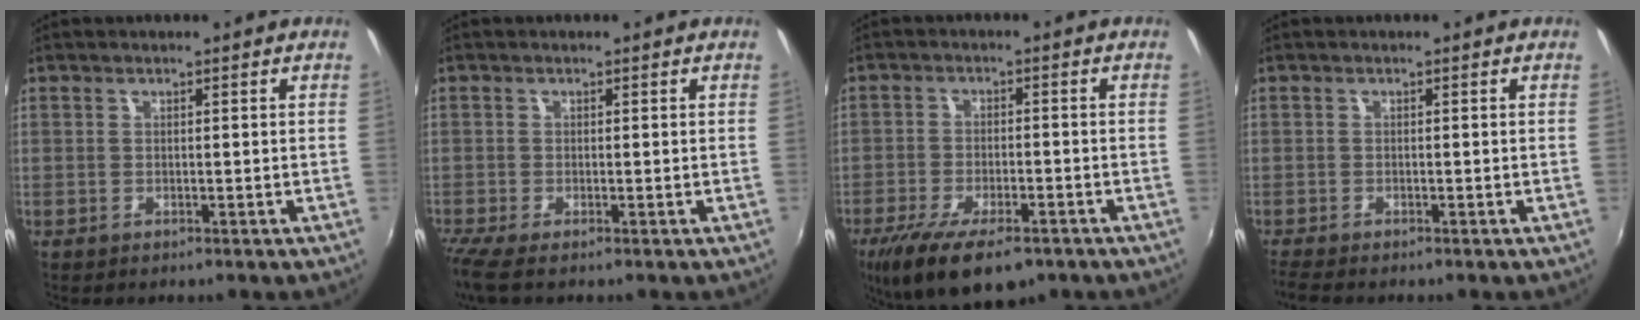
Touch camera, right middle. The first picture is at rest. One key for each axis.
{"total": 2.0, "fx": -1.2, "fy": -0.3, "fz": 1.6, "tx": -0.041, "ty": -0.007, "tz": -0.030}
{"total": 14.1, "fx": -9.2, "fy": 5.3, "fz": 9.2, "tx": -0.194, "ty": -0.041, "tz": -0.150}
{"total": 2.3, "fx": -2.0, "fy": 0.2, "fz": 1.0, "tx": -0.025, "ty": -0.014, "tz": -0.038}